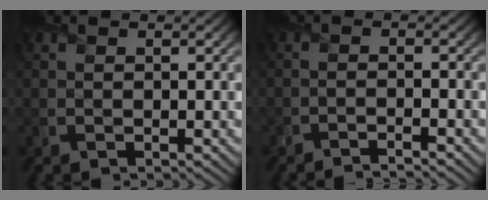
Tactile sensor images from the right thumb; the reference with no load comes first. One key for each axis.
{"total": 2.5, "fx": -2.0, "fy": 0.2, "fz": 1.4, "tx": -0.016, "ty": 0.003, "tz": -0.049}